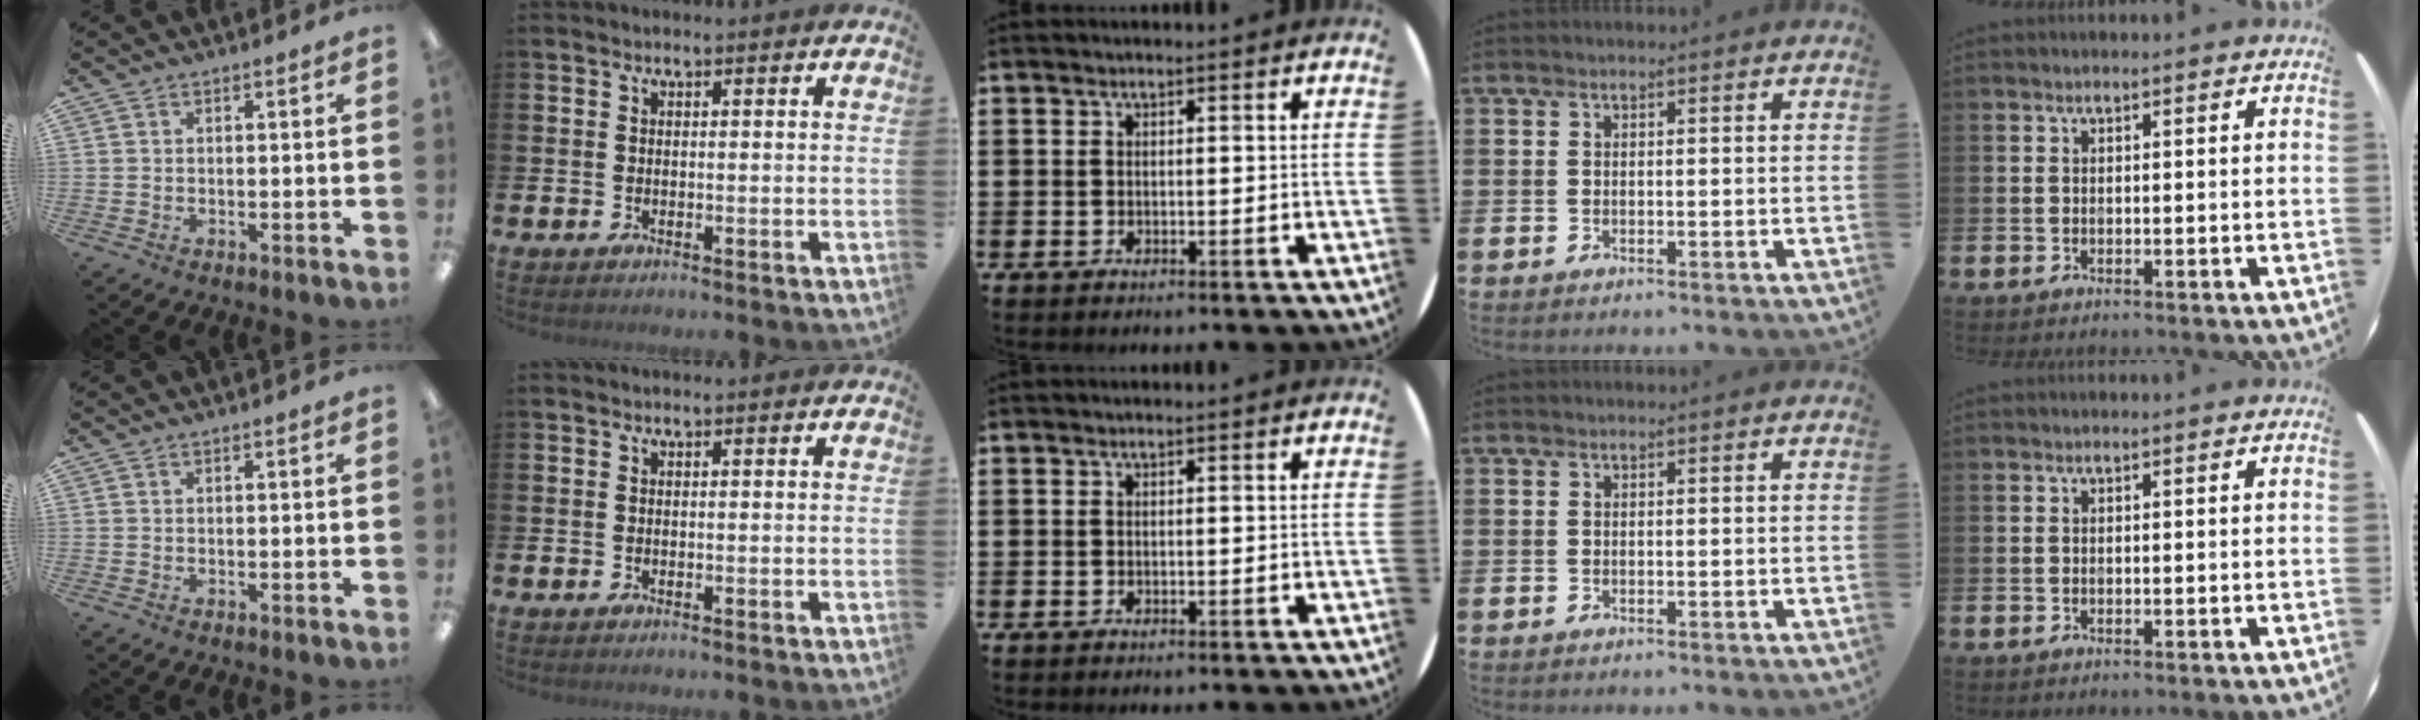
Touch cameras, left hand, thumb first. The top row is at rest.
{}